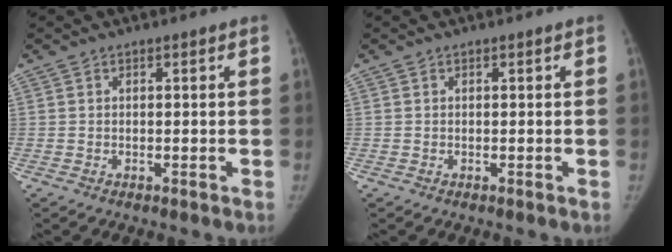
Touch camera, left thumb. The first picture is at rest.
{"total": 0.0}